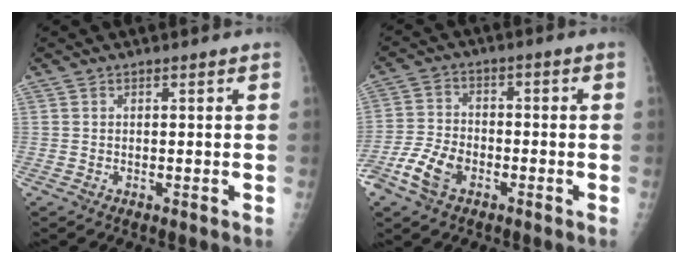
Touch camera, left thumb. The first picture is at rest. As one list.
[{"total": 8.7, "force": [-4.4, 5.4, 5.2], "torque": [-0.105, 0.018, -0.085]}]